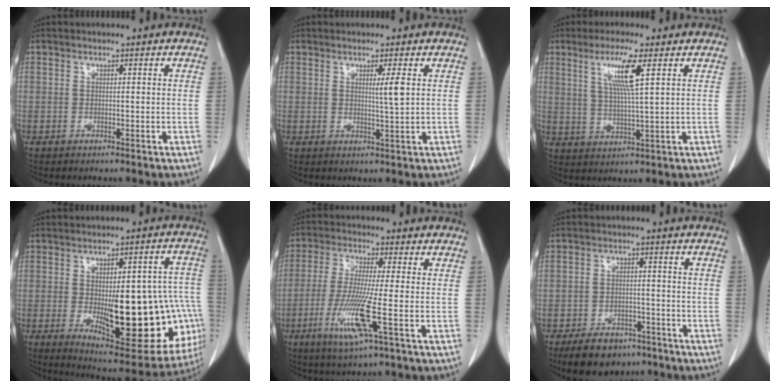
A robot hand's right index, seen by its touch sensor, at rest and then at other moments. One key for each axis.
{"total": 2.8, "fx": 0.8, "fy": -0.4, "fz": 2.7, "tx": -0.047, "ty": -0.007, "tz": 0.013}
{"total": 7.2, "fx": 2.9, "fy": -0.3, "fz": 6.6, "tx": -0.127, "ty": -0.003, "tz": 0.058}
{"total": 24.2, "fx": -4.3, "fy": 7.8, "fz": 22.5, "tx": -0.226, "ty": 0.013, "tz": -0.029}
{"total": 9.7, "fx": -3.4, "fy": -0.6, "fz": 9.0, "tx": -0.189, "ty": -0.027, "tz": -0.071}
{"total": 8.4, "fx": -6.2, "fy": 4.5, "fz": 3.3, "tx": -0.056, "ty": 0.002, "tz": -0.095}